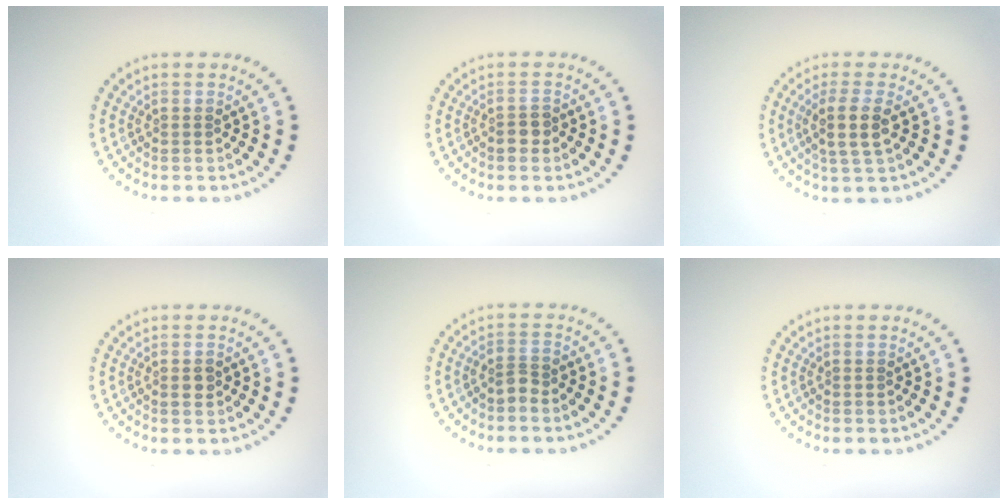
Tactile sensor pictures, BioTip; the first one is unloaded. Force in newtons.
{"total": 1.4, "press": 1.3, "slide": 0.6}
{"total": 2.8, "press": 2.6, "slide": 1.2}
{"total": 1.0, "press": 1.0, "slide": 0.3}
{"total": 1.4, "press": 1.1, "slide": 0.8}
{"total": 0.0}